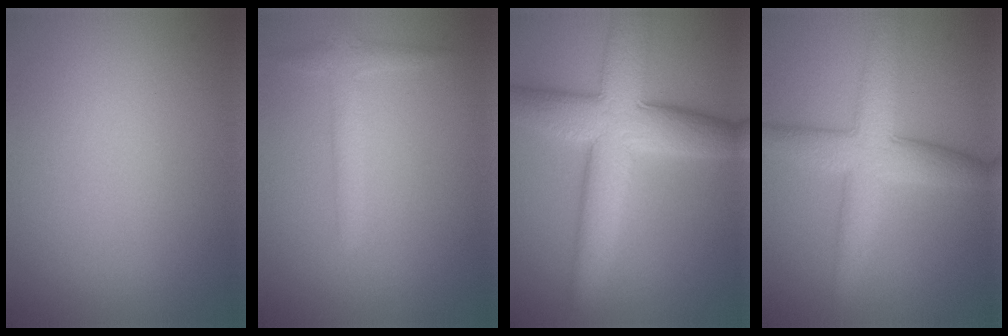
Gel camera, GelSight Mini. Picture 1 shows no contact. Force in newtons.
{"total": 1.9, "press": 1.9, "slide": 0.0}
{"total": 8.9, "press": 8.9, "slide": 0.3}
{"total": 5.9, "press": 5.9, "slide": 0.3}